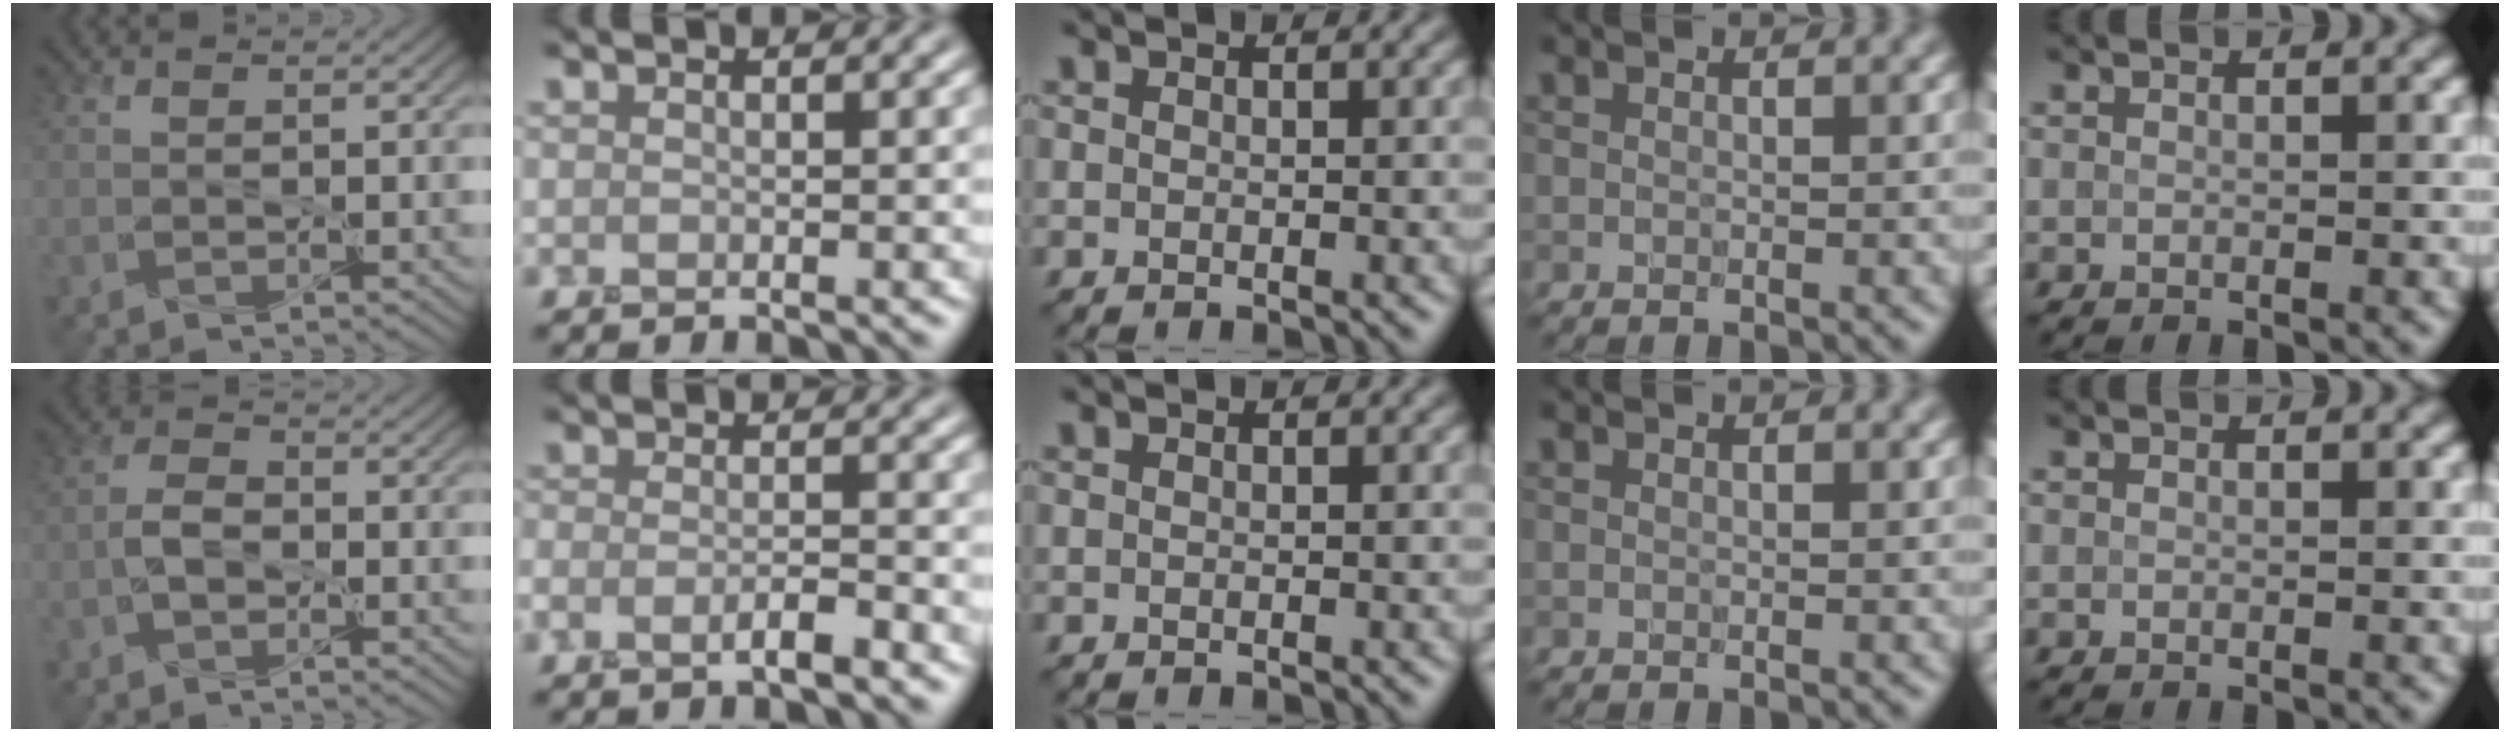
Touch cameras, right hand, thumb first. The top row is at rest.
{"thumb": {"total": 2.7, "force": [-1.3, 1.4, 1.9], "torque": [-0.038, 0.009, -0.032]}, "index": {"total": 2.6, "force": [-1.4, 0.6, 2.1], "torque": [-0.040, 0.000, -0.030]}}